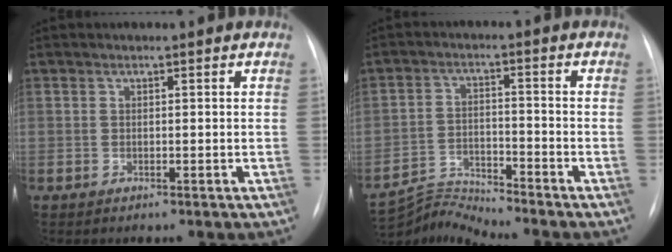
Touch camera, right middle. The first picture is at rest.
{"total": 6.7, "force": [-6.1, -2.3, -1.5], "torque": [0.010, -0.004, -0.115]}